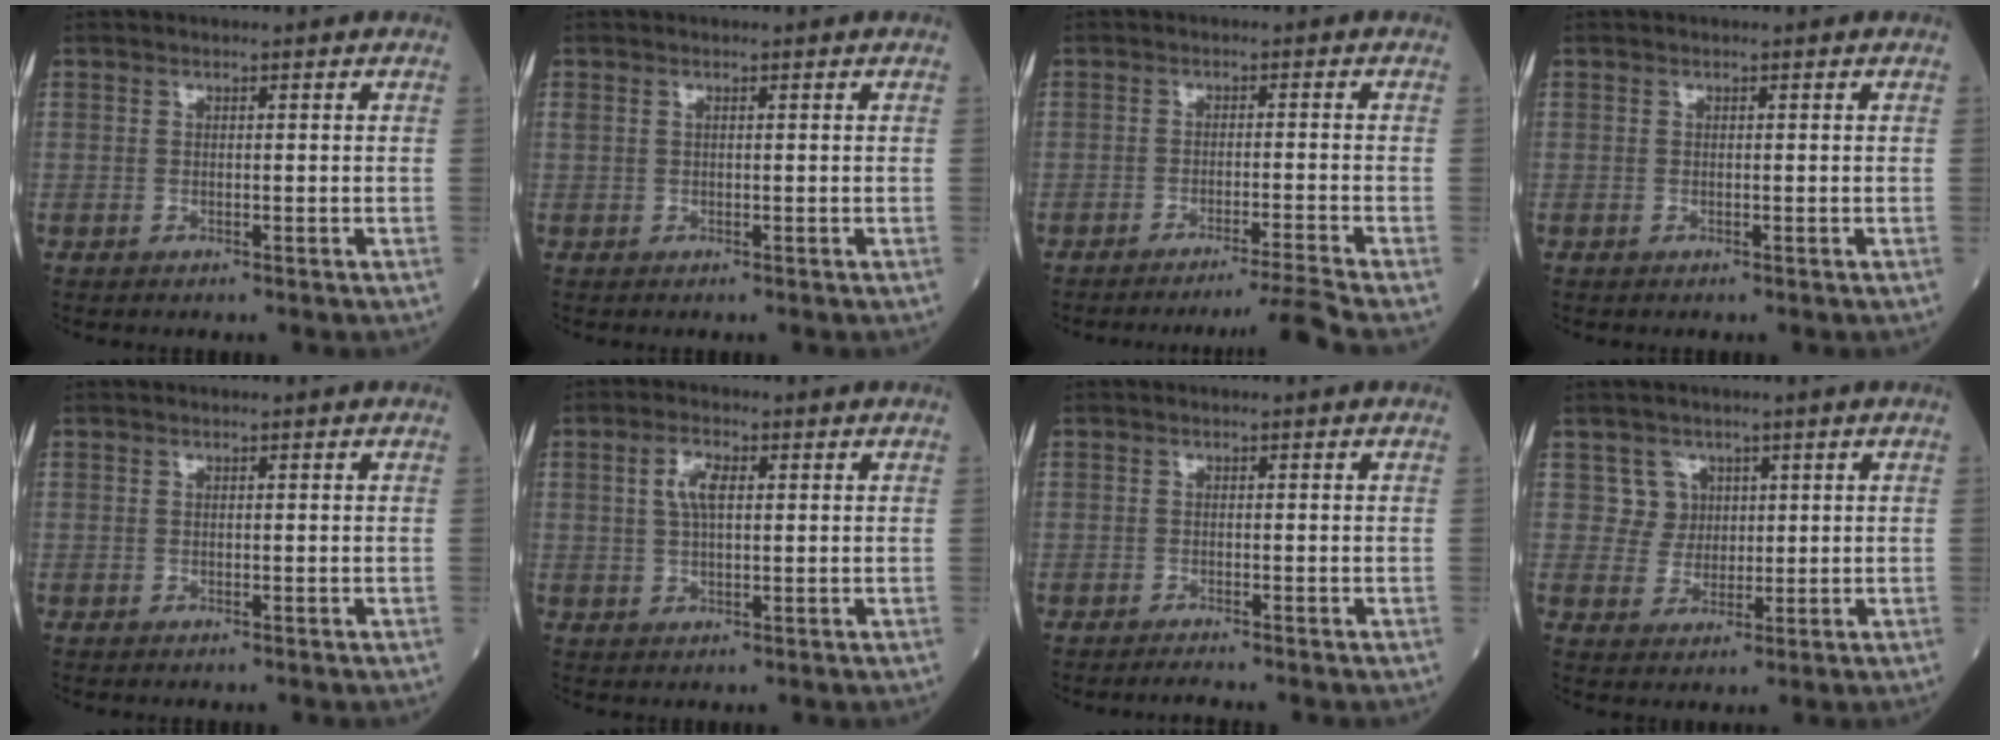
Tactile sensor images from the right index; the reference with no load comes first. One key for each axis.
{"total": 0.7, "fx": 0.3, "fy": 0.3, "fz": 0.5, "tx": -0.017, "ty": 0.013, "tz": 0.009}
{"total": 6.1, "fx": -4.9, "fy": -3.3, "fz": 1.2, "tx": -0.018, "ty": -0.009, "tz": -0.075}
{"total": 0.0}
{"total": 0.0}
{"total": 4.0, "fx": 1.1, "fy": 1.5, "fz": 3.5, "tx": -0.074, "ty": 0.009, "tz": 0.021}
{"total": 1.2, "fx": -1.1, "fy": -0.4, "fz": 0.3, "tx": -0.011, "ty": -0.004, "tz": -0.020}
{"total": 3.8, "fx": 1.5, "fy": 3.4, "fz": -0.2, "tx": 0.006, "ty": 0.007, "tz": 0.031}